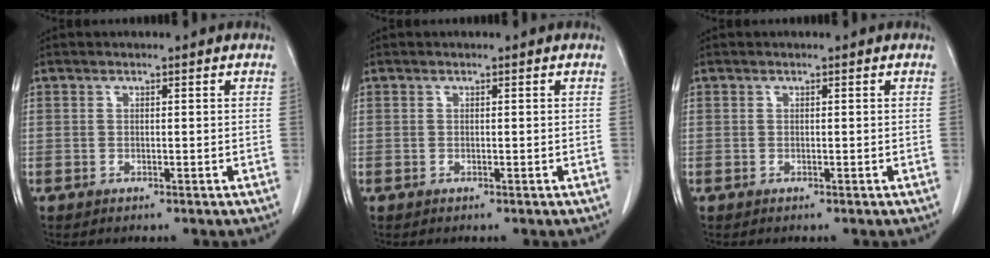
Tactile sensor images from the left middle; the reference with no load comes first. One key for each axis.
{"total": 0.0}
{"total": 0.0}